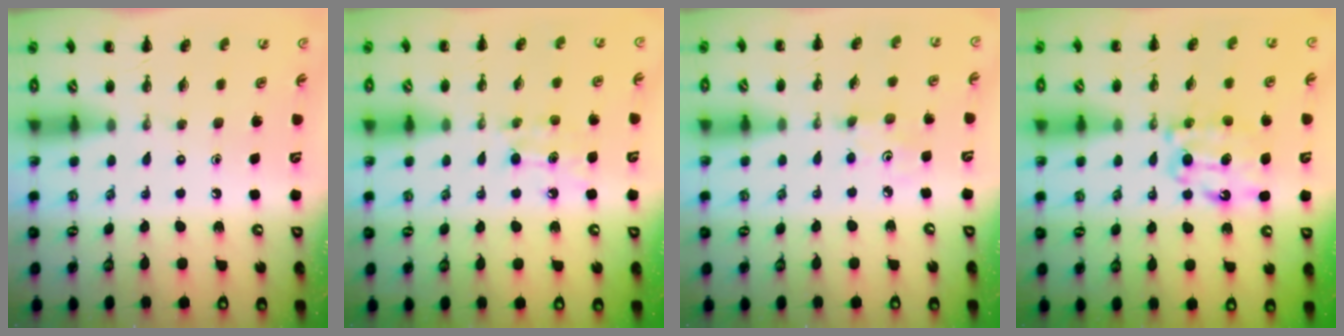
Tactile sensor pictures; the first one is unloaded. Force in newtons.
{"total": 5.1, "press": 4.9, "slide": 1.4}
{"total": 2.7, "press": 2.7, "slide": 0.3}
{"total": 9.6, "press": 9.6, "slide": 0.7}